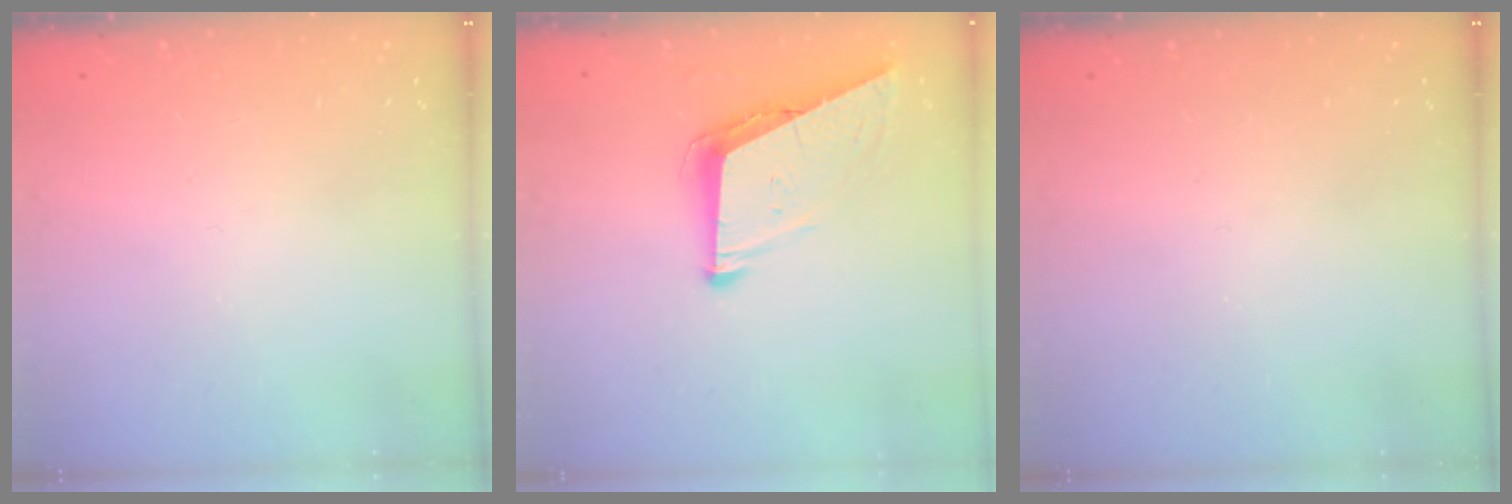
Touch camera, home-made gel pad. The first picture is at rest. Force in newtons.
{"total": 7.8, "press": 7.8, "slide": 0.9}
{"total": 0.0}